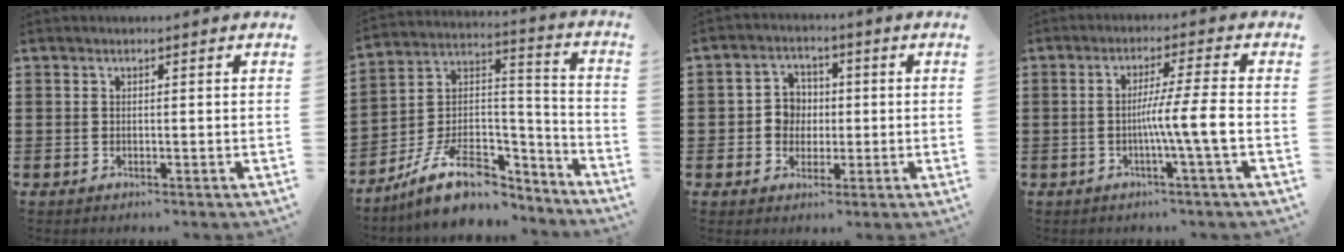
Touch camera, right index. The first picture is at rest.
{"total": 11.7, "force": [-7.7, 6.1, 6.4], "torque": [-0.134, 0.030, -0.142]}
{"total": 4.4, "force": [-0.2, 4.0, 1.8], "torque": [-0.049, 0.012, -0.007]}
{"total": 7.0, "force": [-1.5, -0.6, 6.9], "torque": [-0.118, -0.008, -0.030]}